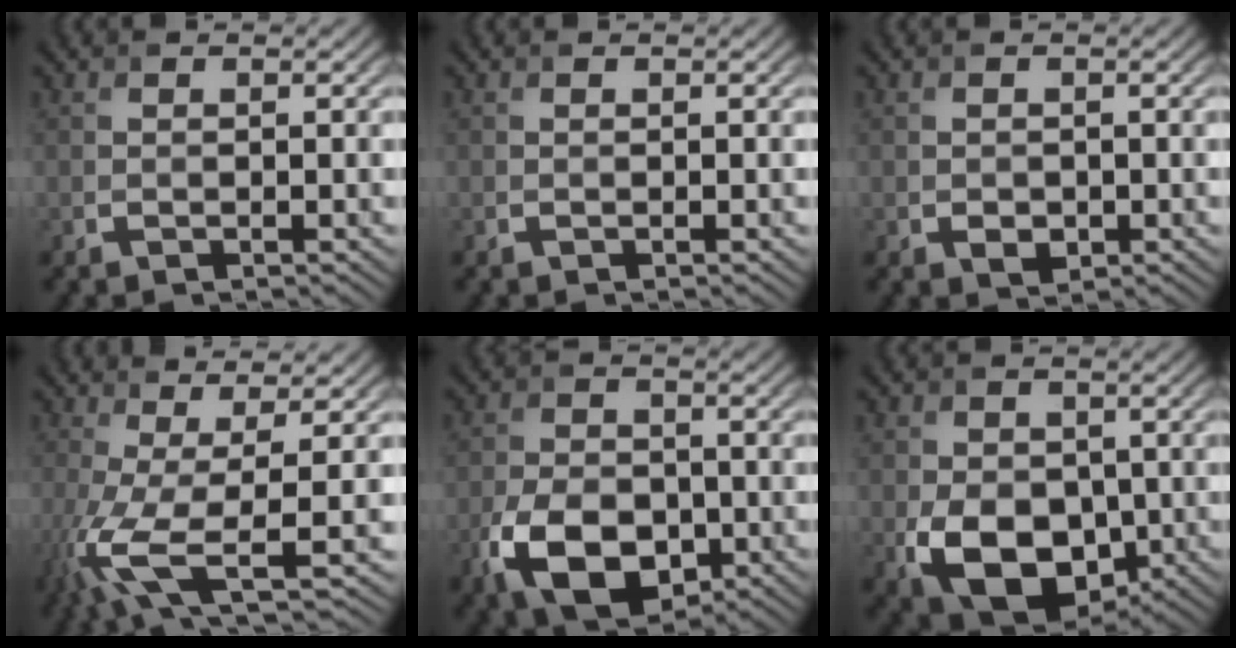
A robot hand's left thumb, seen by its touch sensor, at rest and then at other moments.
{"total": 0.0}
{"total": 1.6, "force": [-0.5, 1.2, 0.9], "torque": [-0.015, -0.008, -0.008]}
{"total": 7.7, "force": [-1.6, 2.0, 7.3], "torque": [-0.156, -0.013, -0.035]}
{"total": 9.8, "force": [-3.9, 6.2, 6.4], "torque": [-0.141, -0.018, -0.073]}
{"total": 9.6, "force": [-2.3, 6.7, 6.4], "torque": [-0.120, -0.028, -0.041]}